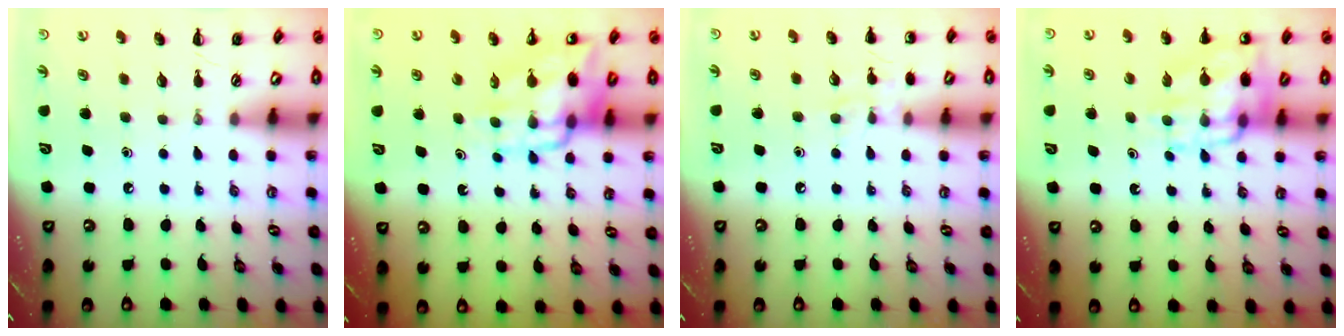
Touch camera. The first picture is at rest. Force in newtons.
{"total": 13.7, "press": 13.3, "slide": 3.3}
{"total": 6.8, "press": 6.5, "slide": 2.0}
{"total": 13.1, "press": 12.9, "slide": 2.6}